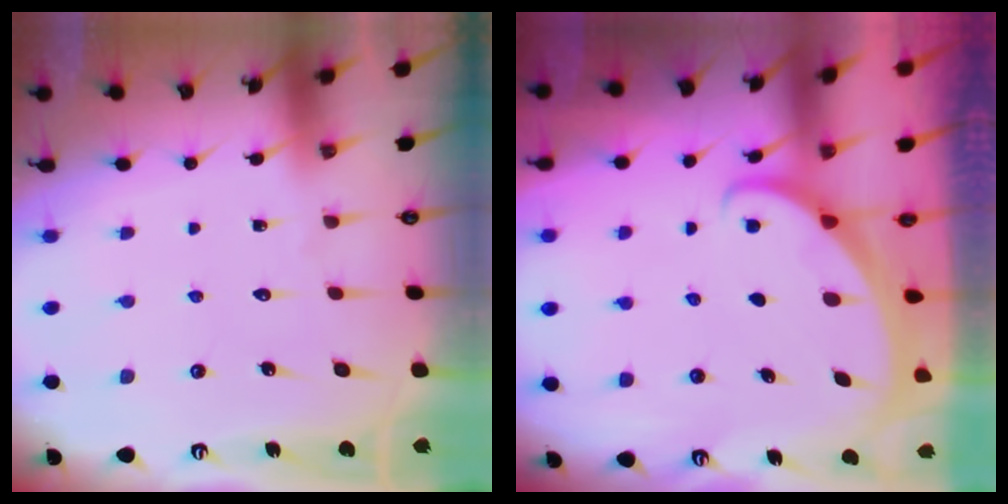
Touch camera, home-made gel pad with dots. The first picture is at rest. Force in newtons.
{"total": 1.2, "press": 1.2, "slide": 0.1}